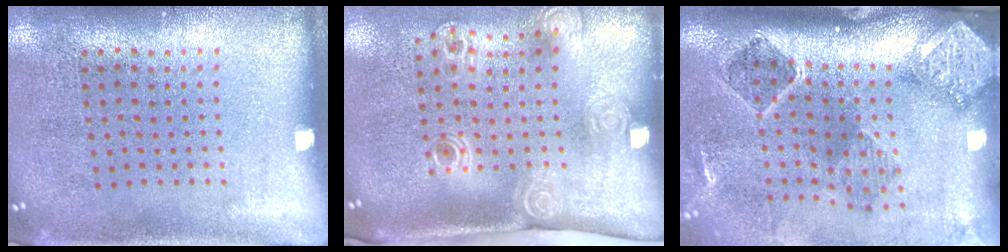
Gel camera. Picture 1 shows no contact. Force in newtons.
{"total": 2.1, "press": 1.5, "slide": 1.5}
{"total": 3.0, "press": 1.9, "slide": 2.3}